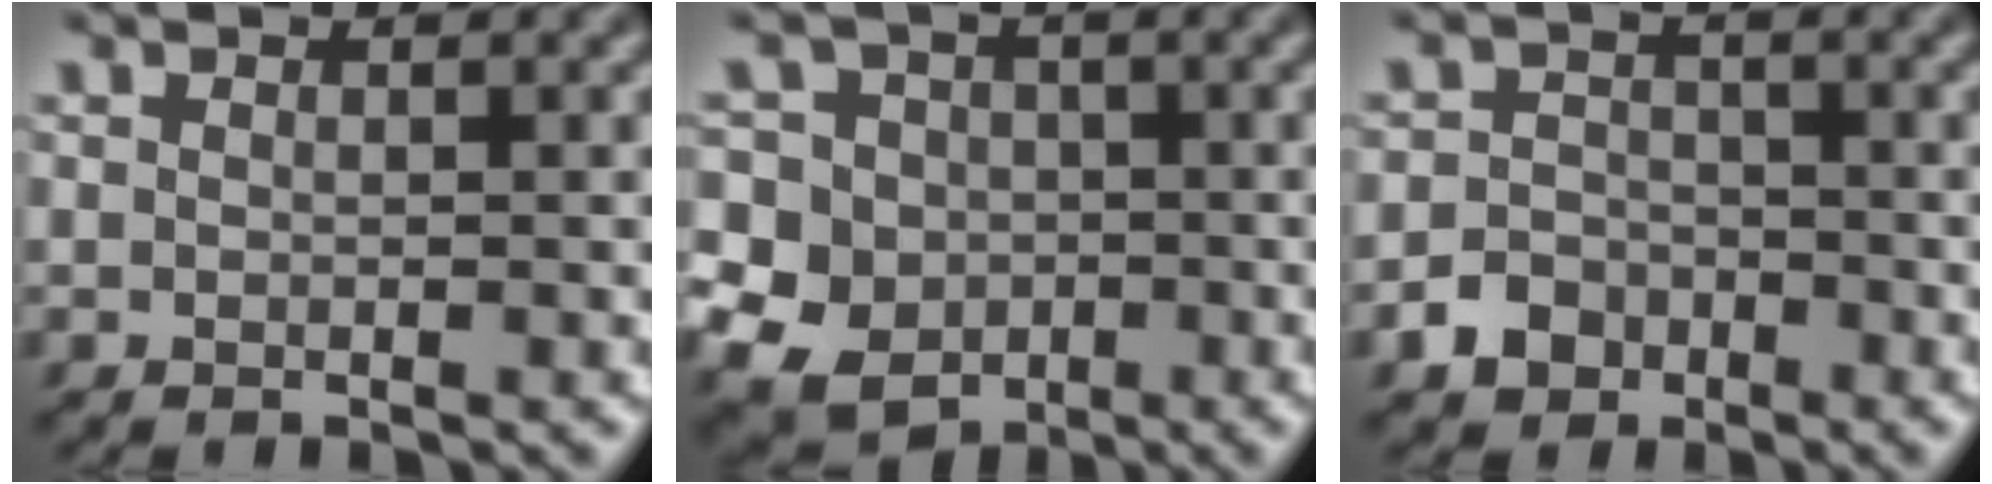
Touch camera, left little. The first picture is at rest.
{"total": 11.6, "force": [-3.3, 10.3, 4.1], "torque": [-0.102, 0.008, -0.094]}
{"total": 3.0, "force": [-1.9, 2.2, 0.8], "torque": [-0.013, 0.003, -0.037]}